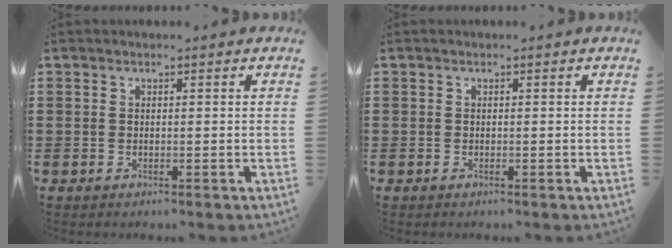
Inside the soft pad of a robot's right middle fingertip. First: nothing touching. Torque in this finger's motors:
{"motor_torque": [0.37, -0.23, 0.06, 0.02]}